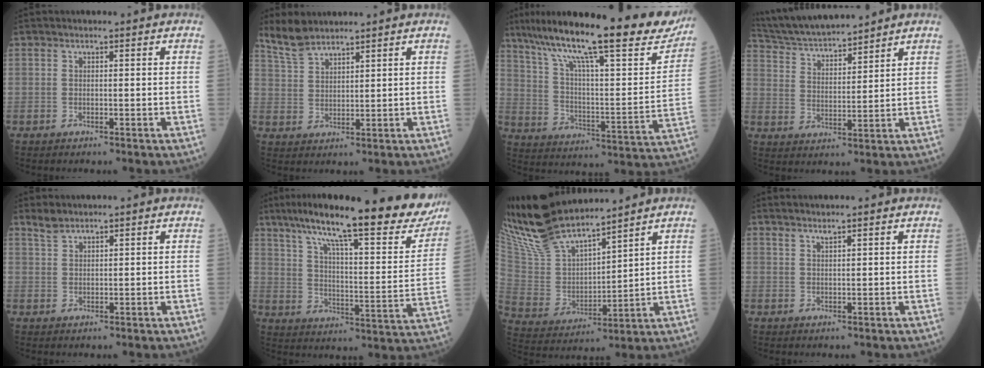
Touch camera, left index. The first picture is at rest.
{"total": 4.7, "force": [4.5, 0.8, 1.1], "torque": [-0.038, 0.009, 0.099]}
{"total": 28.3, "force": [22.2, 4.2, 17.0], "torque": [-0.280, -0.008, 0.313]}
{"total": 12.6, "force": [11.7, 1.0, 4.4], "torque": [-0.087, 0.018, 0.216]}
{"total": 1.9, "force": [1.8, 0.5, 0.4], "torque": [-0.011, 0.009, 0.038]}
{"total": 27.2, "force": [22.0, 4.0, 15.6], "torque": [-0.243, -0.025, 0.297]}
{"total": 14.1, "force": [13.1, 2.1, 4.8], "torque": [-0.113, 0.004, 0.267]}
{"total": 2.1, "force": [1.9, -0.2, 0.9], "torque": [-0.014, 0.013, 0.034]}